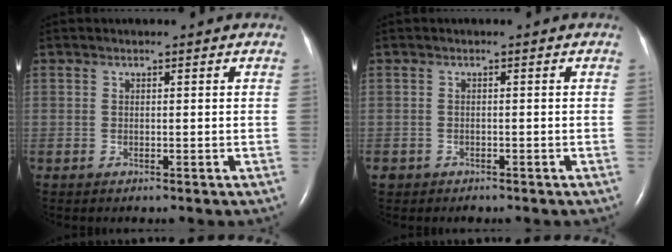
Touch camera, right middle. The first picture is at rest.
{"total": 2.2, "force": [-1.6, 1.3, 0.5], "torque": [-0.015, -0.002, -0.023]}